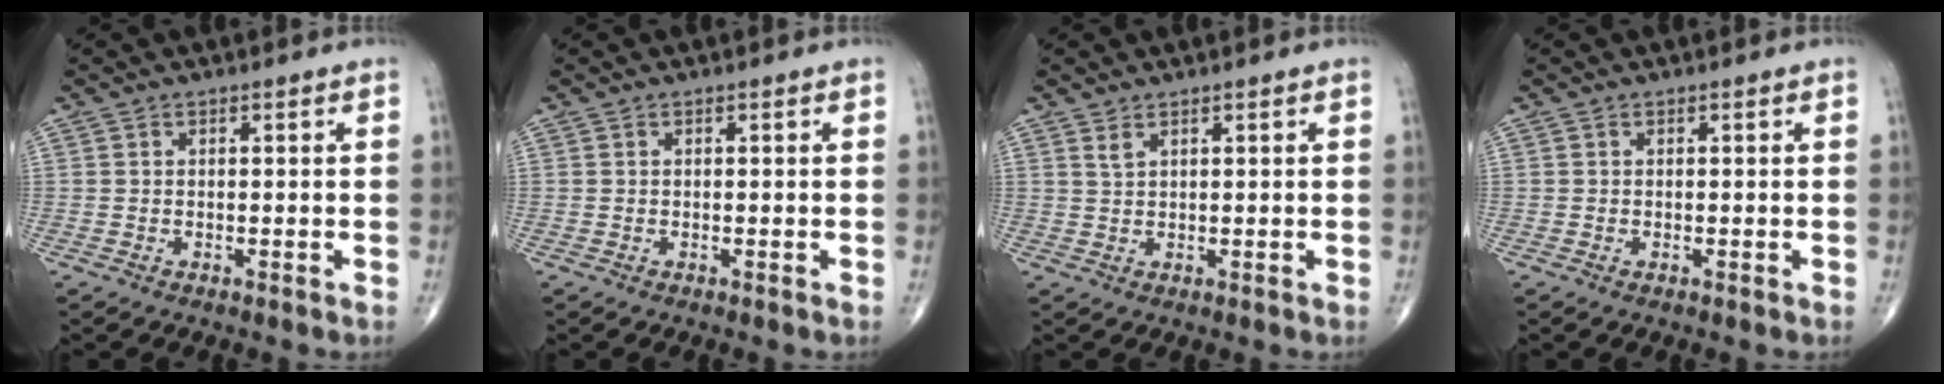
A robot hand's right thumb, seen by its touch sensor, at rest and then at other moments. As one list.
[{"total": 0.0}, {"total": 1.4, "force": [1.0, 0.4, 0.8], "torque": [-0.016, -0.002, 0.024]}, {"total": 0.0}]